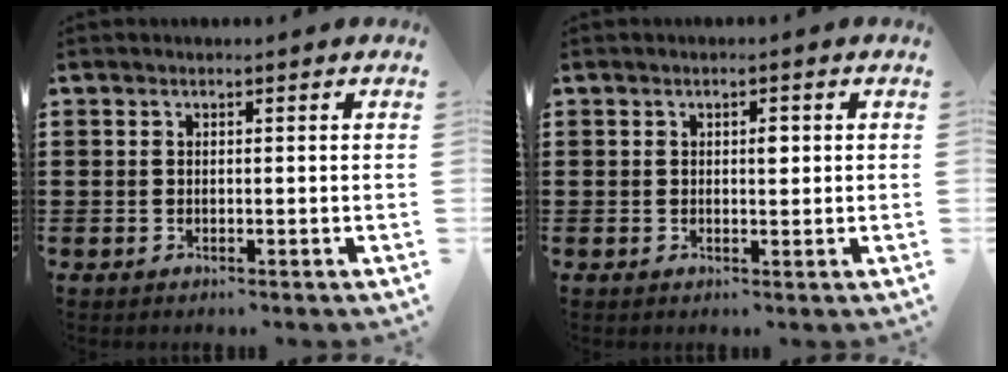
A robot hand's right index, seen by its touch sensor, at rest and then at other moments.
{"total": 1.7, "force": [0.3, 0.7, 1.5], "torque": [-0.022, 0.002, 0.002]}